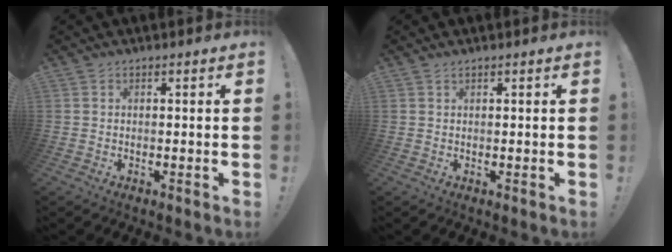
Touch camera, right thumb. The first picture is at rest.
{"total": 0.6, "force": [0.6, -0.1, 0.3], "torque": [0.000, -0.003, 0.010]}